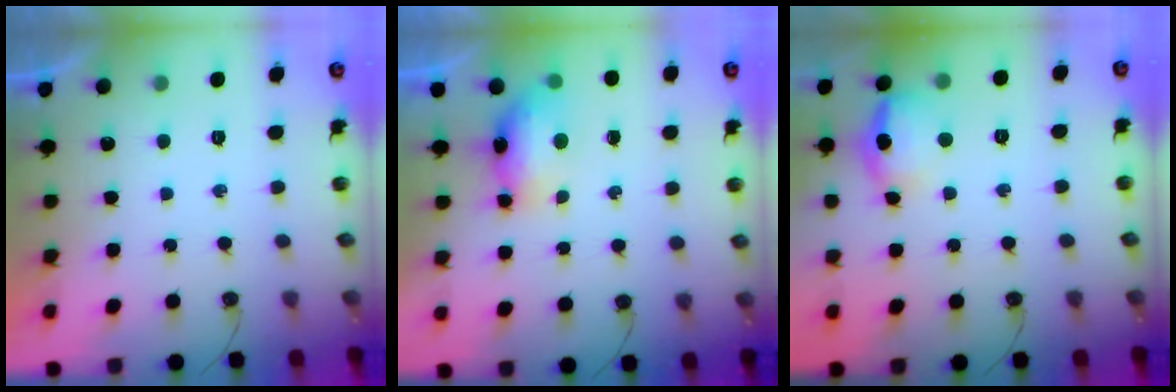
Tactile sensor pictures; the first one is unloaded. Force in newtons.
{"total": 13.9, "press": 9.1, "slide": 10.5}
{"total": 13.3, "press": 13.2, "slide": 1.8}